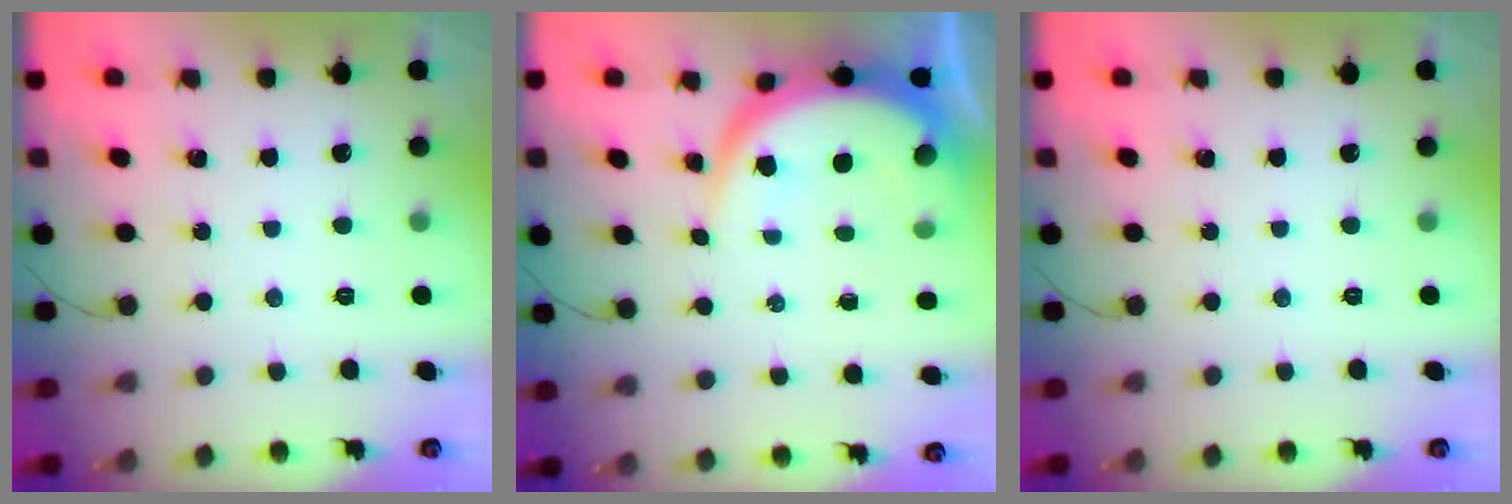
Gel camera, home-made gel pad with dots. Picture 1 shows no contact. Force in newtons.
{"total": 8.6, "press": 8.6, "slide": 0.6}
{"total": 0.0}